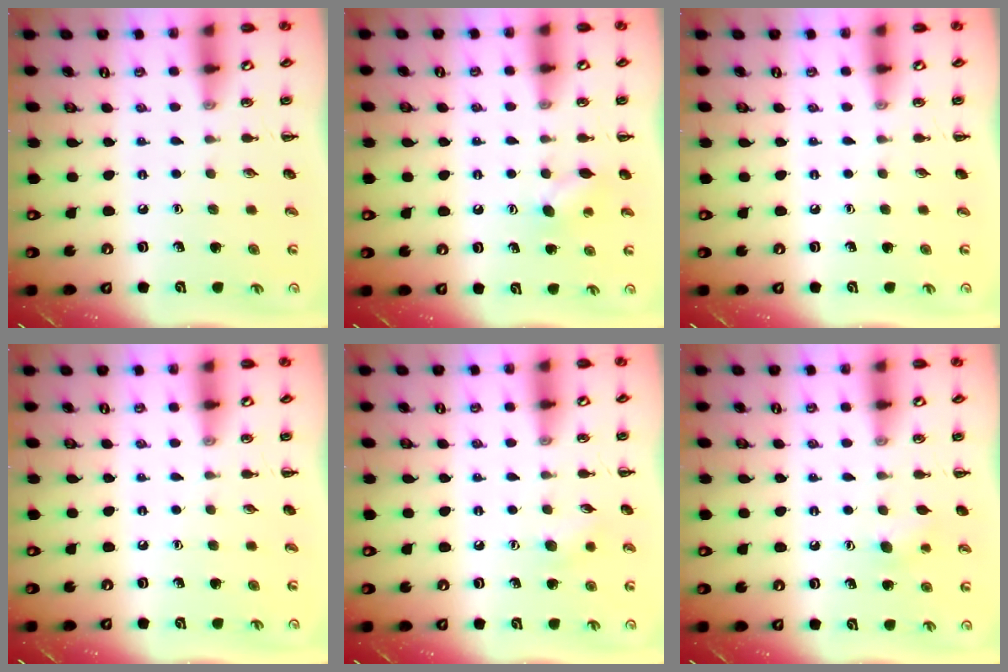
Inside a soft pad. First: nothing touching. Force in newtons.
{"total": 6.7, "press": 6.5, "slide": 1.5}
{"total": 0.0}
{"total": 0.0}
{"total": 6.1, "press": 6.0, "slide": 1.2}
{"total": 6.0, "press": 5.8, "slide": 1.6}